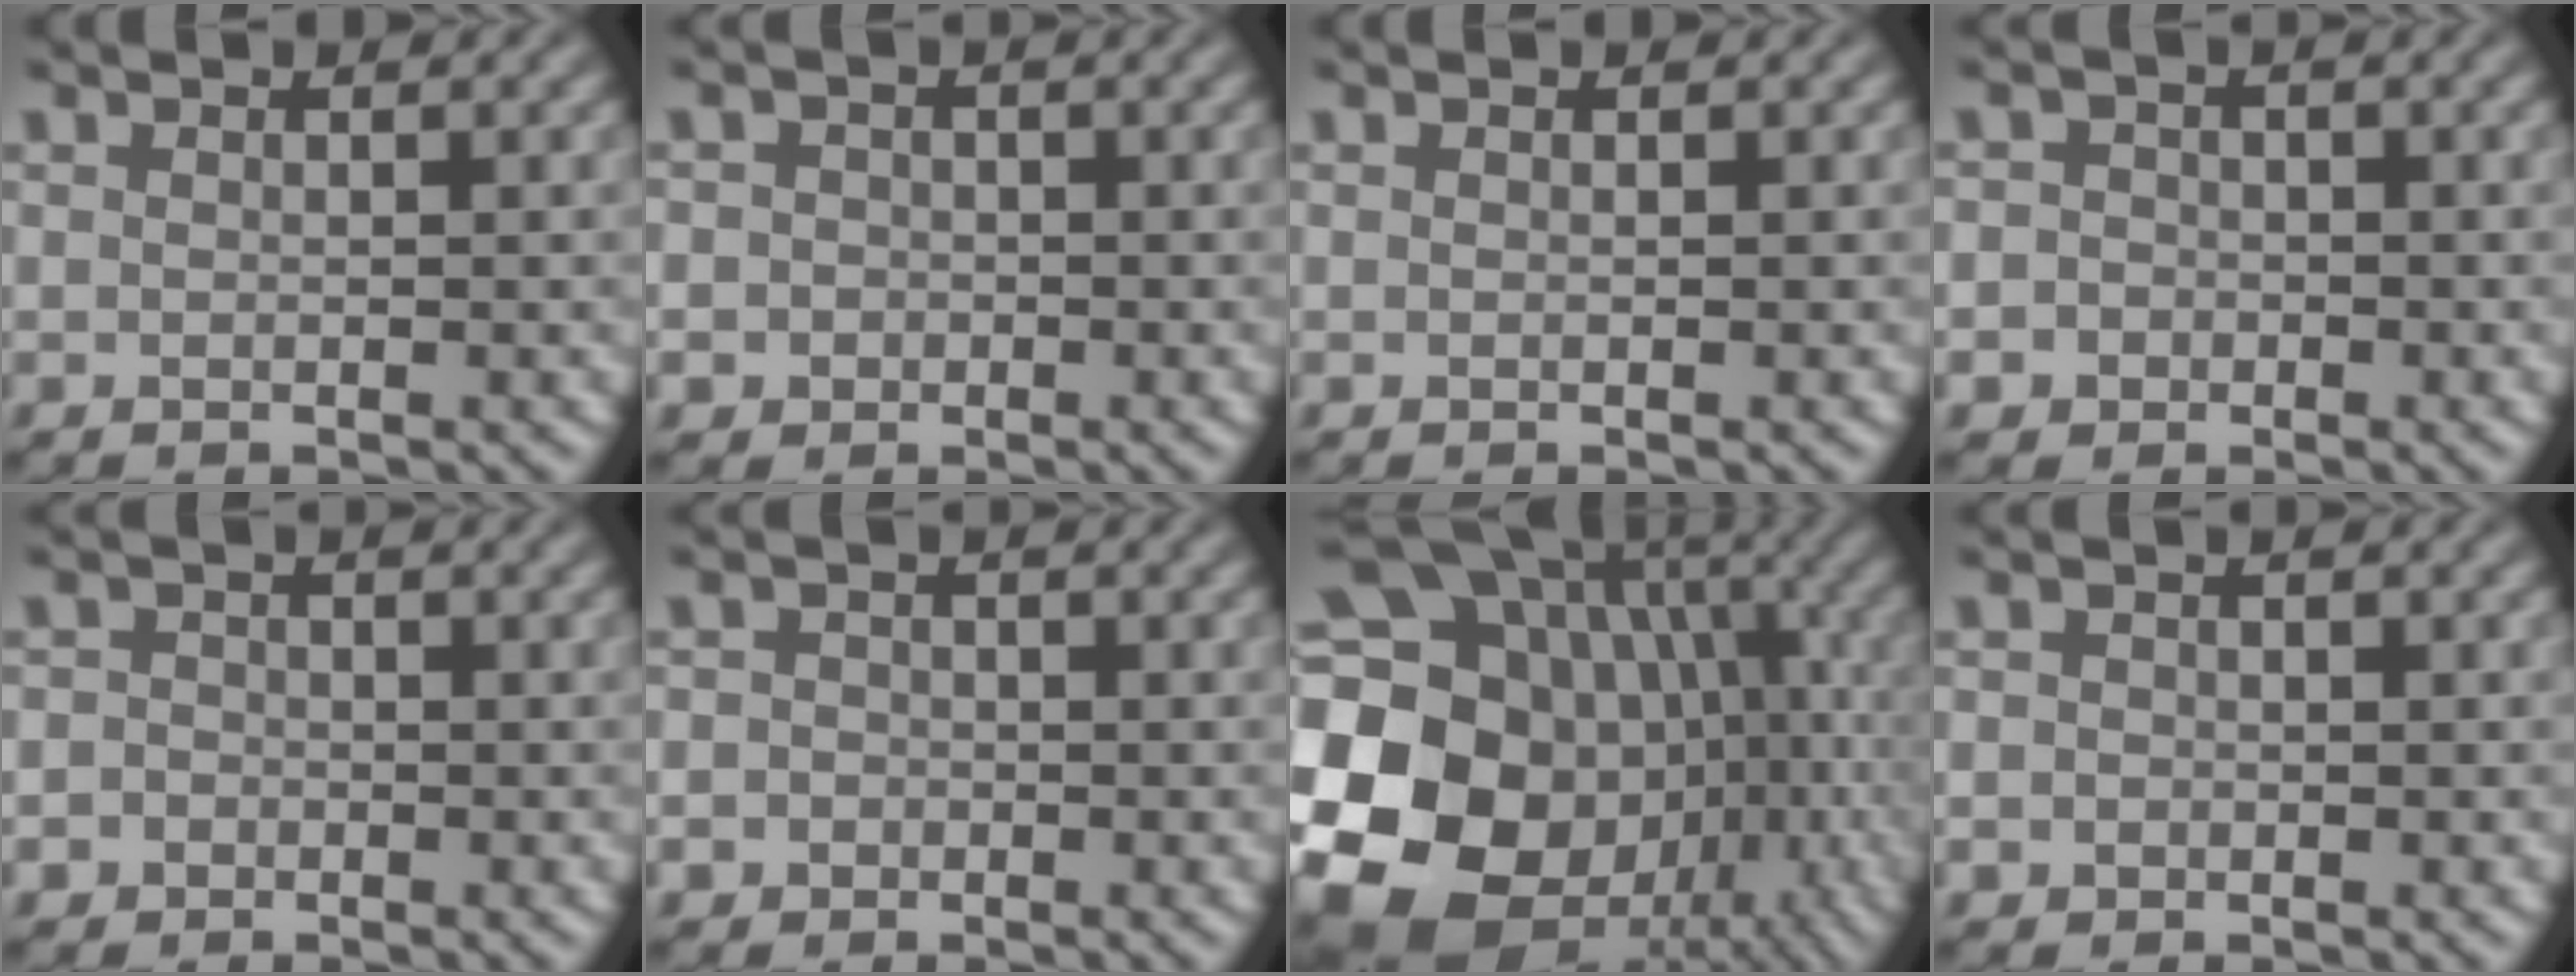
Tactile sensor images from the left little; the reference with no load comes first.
{"total": 2.6, "force": [-0.2, 2.5, 0.6], "torque": [0.017, 0.013, -0.027]}
{"total": 0.0}
{"total": 2.8, "force": [-0.7, 2.7, 0.6], "torque": [0.022, 0.012, -0.035]}
{"total": 2.0, "force": [-0.4, 1.9, 0.5], "torque": [0.017, 0.008, -0.026]}
{"total": 2.4, "force": [-0.4, 2.3, 0.6], "torque": [0.015, 0.014, -0.031]}
{"total": 24.3, "force": [-4.8, 20.7, 11.7], "torque": [-0.239, -0.011, -0.107]}
{"total": 1.3, "force": [-0.1, 1.2, 0.3], "torque": [0.010, 0.000, -0.008]}